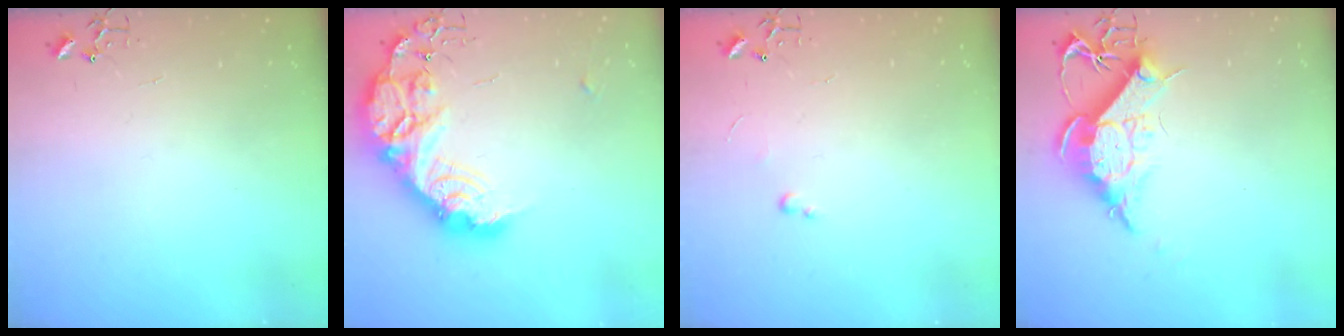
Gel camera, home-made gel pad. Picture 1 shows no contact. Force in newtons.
{"total": 24.7, "press": 24.6, "slide": 2.0}
{"total": 2.4, "press": 2.3, "slide": 0.4}
{"total": 12.6, "press": 12.6, "slide": 1.2}